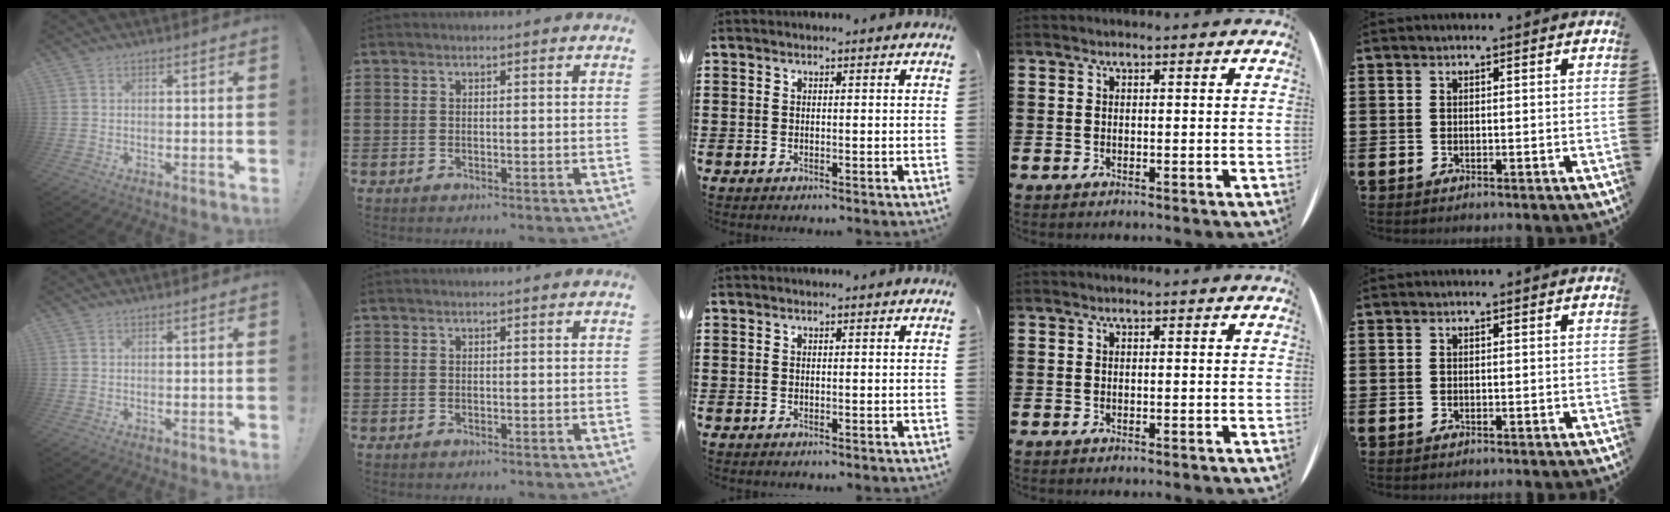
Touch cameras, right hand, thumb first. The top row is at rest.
{}